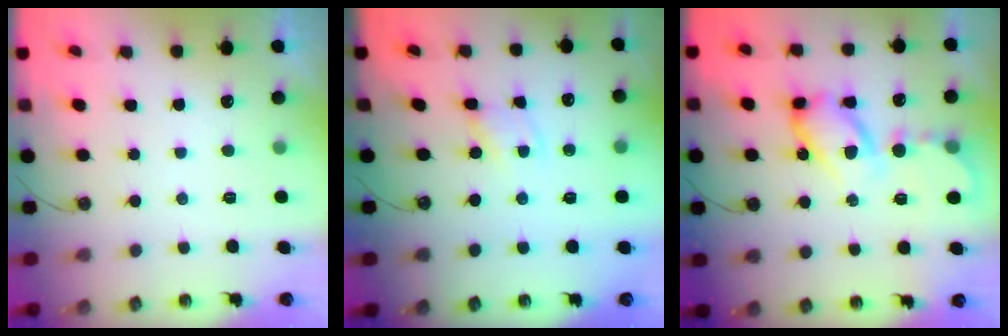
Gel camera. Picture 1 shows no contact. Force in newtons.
{"total": 1.1, "press": 1.1, "slide": 0.2}
{"total": 14.0, "press": 13.9, "slide": 1.4}